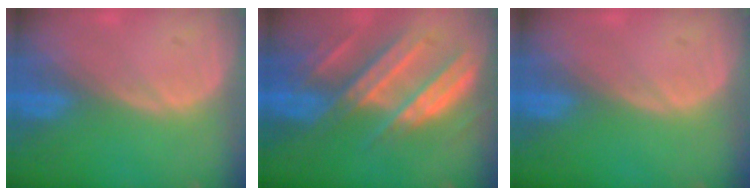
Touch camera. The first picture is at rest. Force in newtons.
{"total": 9.9, "press": 8.7, "slide": 4.6}
{"total": 0.0}